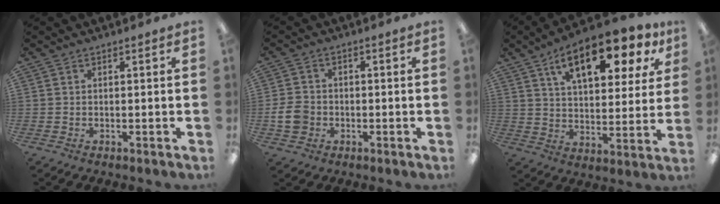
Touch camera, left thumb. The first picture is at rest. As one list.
[{"total": 5.9, "force": [-1.4, 4.8, 3.1], "torque": [-0.065, 0.004, -0.028]}, {"total": 16.8, "force": [9.7, 7.1, 11.7], "torque": [-0.181, -0.033, 0.158]}]